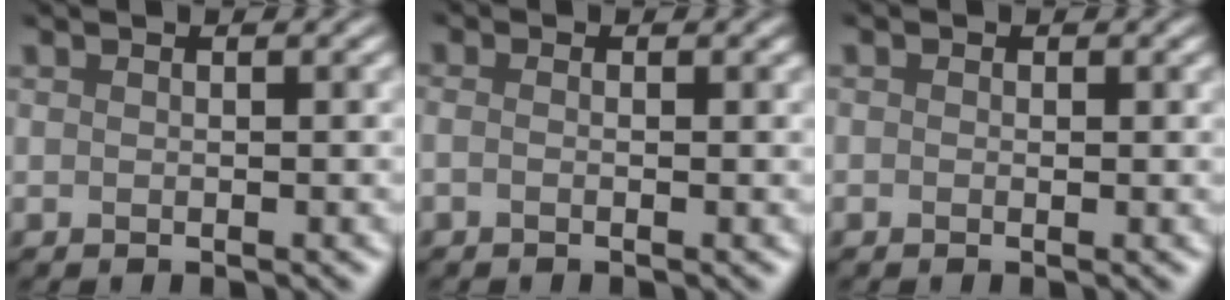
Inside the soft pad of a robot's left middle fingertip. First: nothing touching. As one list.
[{"total": 1.2, "force": [-0.9, -0.6, -0.4], "torque": [-0.002, -0.008, -0.004]}, {"total": 0.8, "force": [-0.4, -0.5, -0.6], "torque": [0.001, 0.001, 0.003]}]